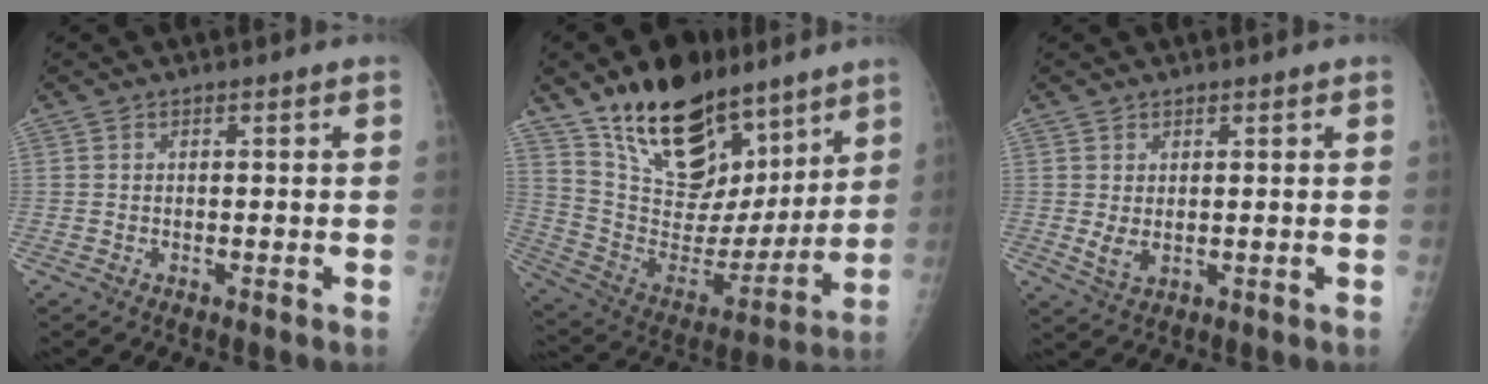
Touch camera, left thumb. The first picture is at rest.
{"total": 25.2, "force": [16.6, 13.2, 13.5], "torque": [-0.173, -0.070, 0.284]}
{"total": 3.3, "force": [0.7, 2.3, 2.3], "torque": [-0.037, -0.012, 0.019]}